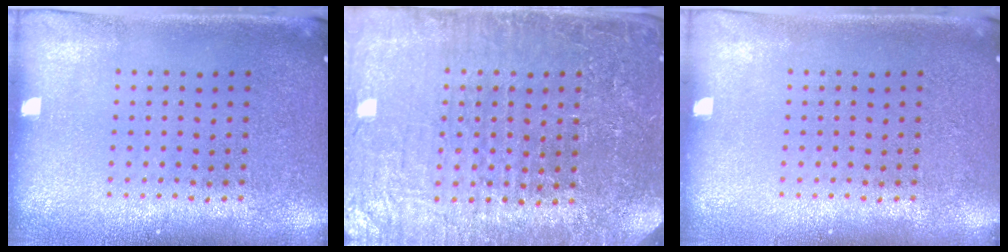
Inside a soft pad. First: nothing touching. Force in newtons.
{"total": 4.7, "press": 4.4, "slide": 1.6}
{"total": 0.0}